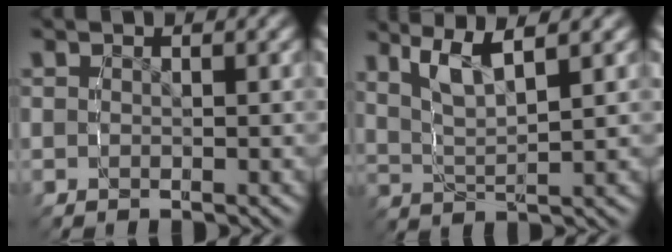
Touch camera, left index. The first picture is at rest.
{"total": 5.2, "force": [2.8, 2.4, 3.6], "torque": [-0.085, -0.005, 0.050]}